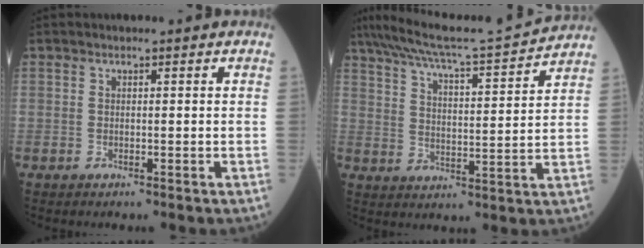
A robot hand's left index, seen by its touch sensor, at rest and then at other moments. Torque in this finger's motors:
{"motor_torque": [0.31, -0.35, 0.03, 0.04]}